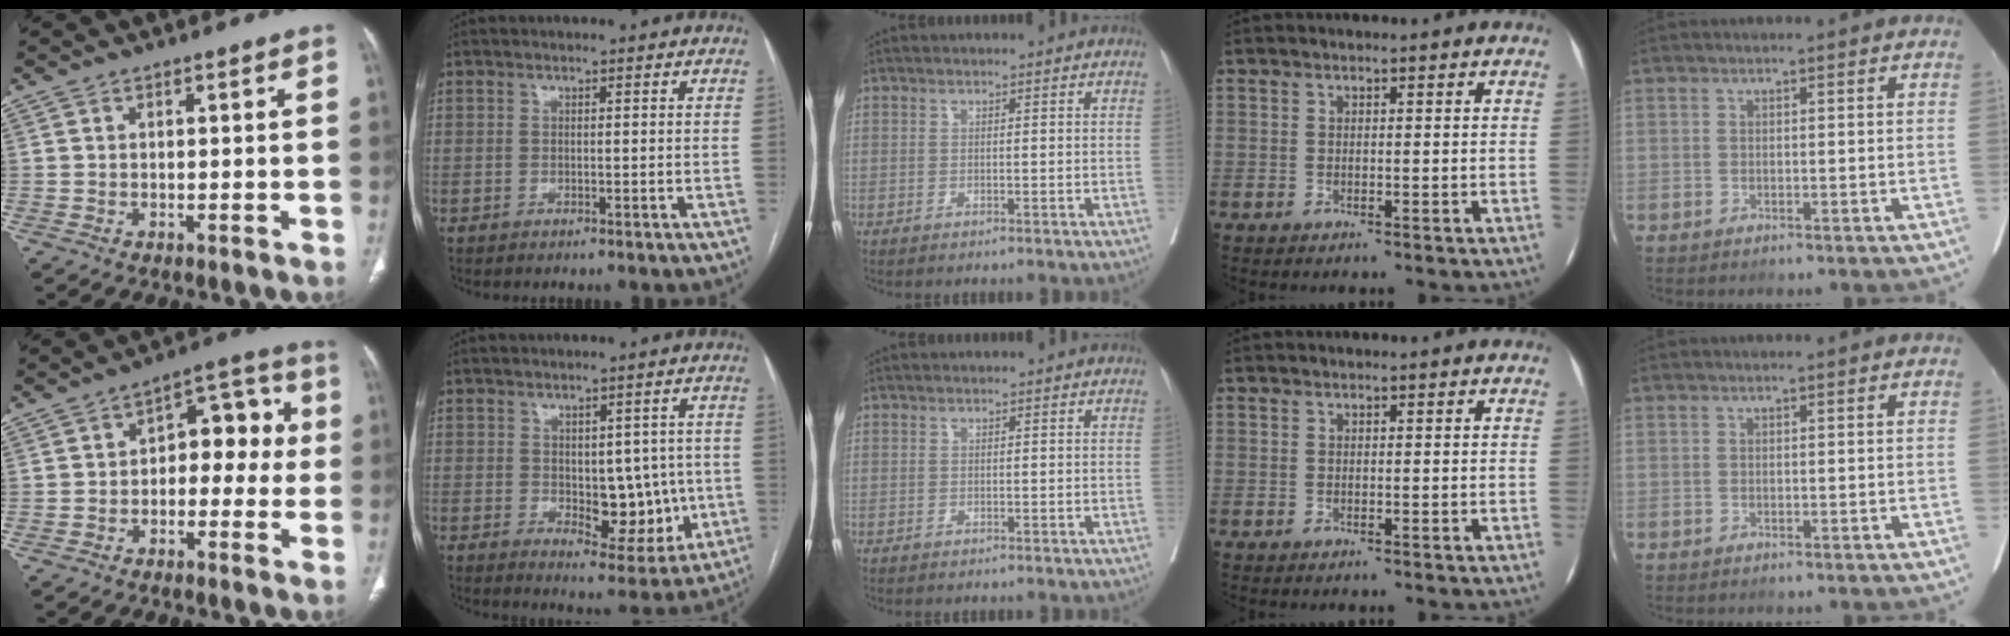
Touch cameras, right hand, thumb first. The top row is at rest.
{"thumb": {"total": 10.5, "force": [-0.2, 6.5, 8.3], "torque": [-0.062, 0.047, -0.016]}, "index": {"total": 9.1, "force": [-0.7, 5.0, 7.5], "torque": [-0.080, 0.006, 0.007]}}